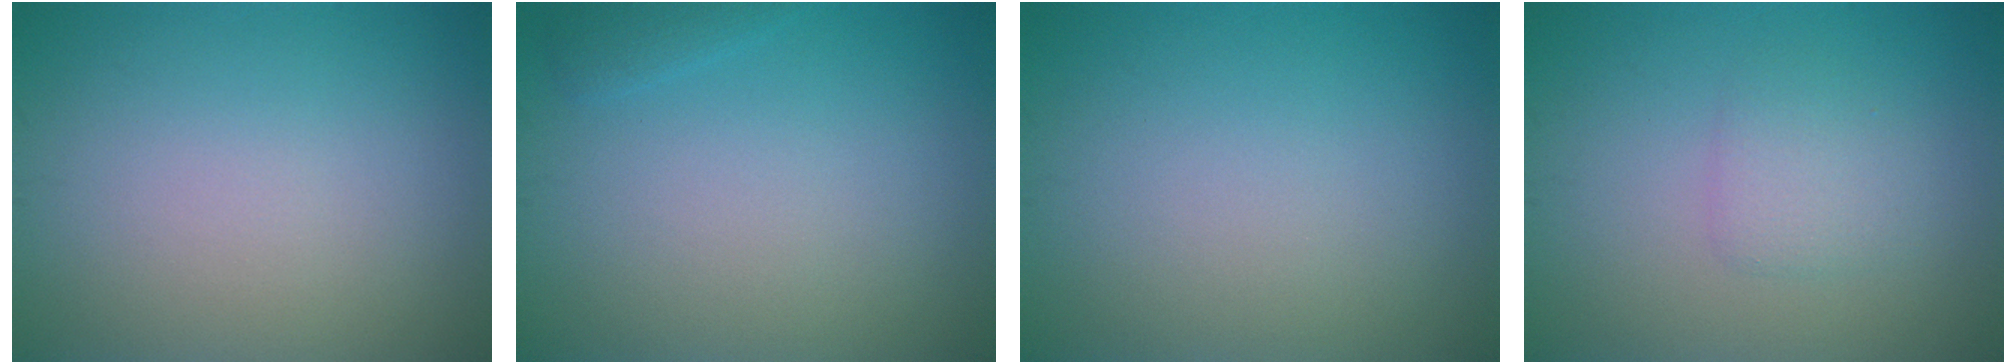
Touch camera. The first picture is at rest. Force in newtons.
{"total": 0.8, "press": 0.8, "slide": 0.1}
{"total": 0.0}
{"total": 1.9, "press": 1.9, "slide": 0.1}